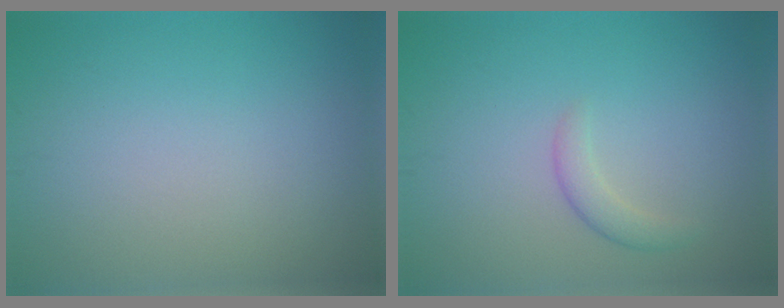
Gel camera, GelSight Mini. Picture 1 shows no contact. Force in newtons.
{"total": 1.6, "press": 1.6, "slide": 0.0}